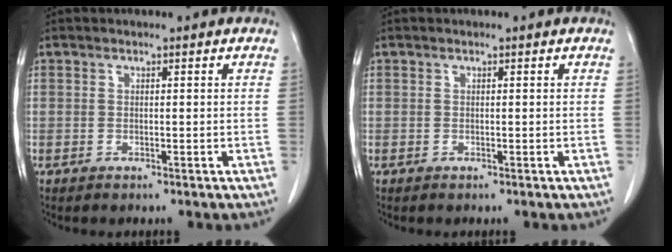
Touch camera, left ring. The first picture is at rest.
{"total": 0.0}